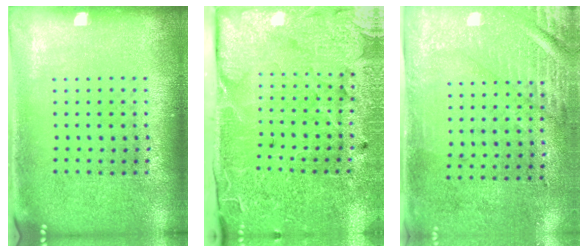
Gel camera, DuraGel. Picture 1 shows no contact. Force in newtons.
{"total": 3.7, "press": 3.6, "slide": 1.0}
{"total": 3.0, "press": 2.5, "slide": 1.5}